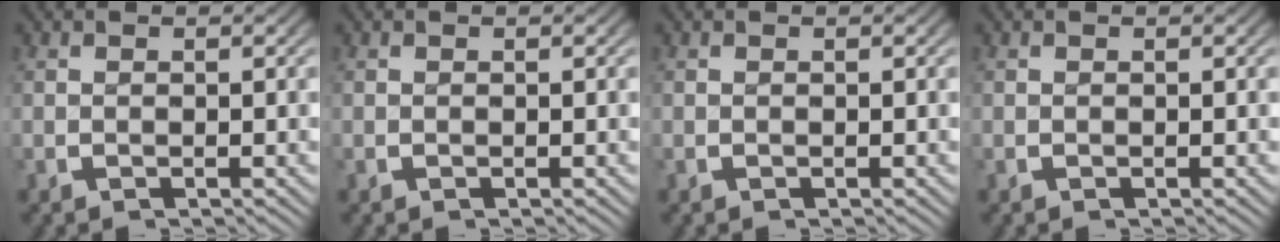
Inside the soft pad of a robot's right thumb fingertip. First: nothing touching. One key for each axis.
{"total": 0.0}
{"total": 0.0}
{"total": 0.0}